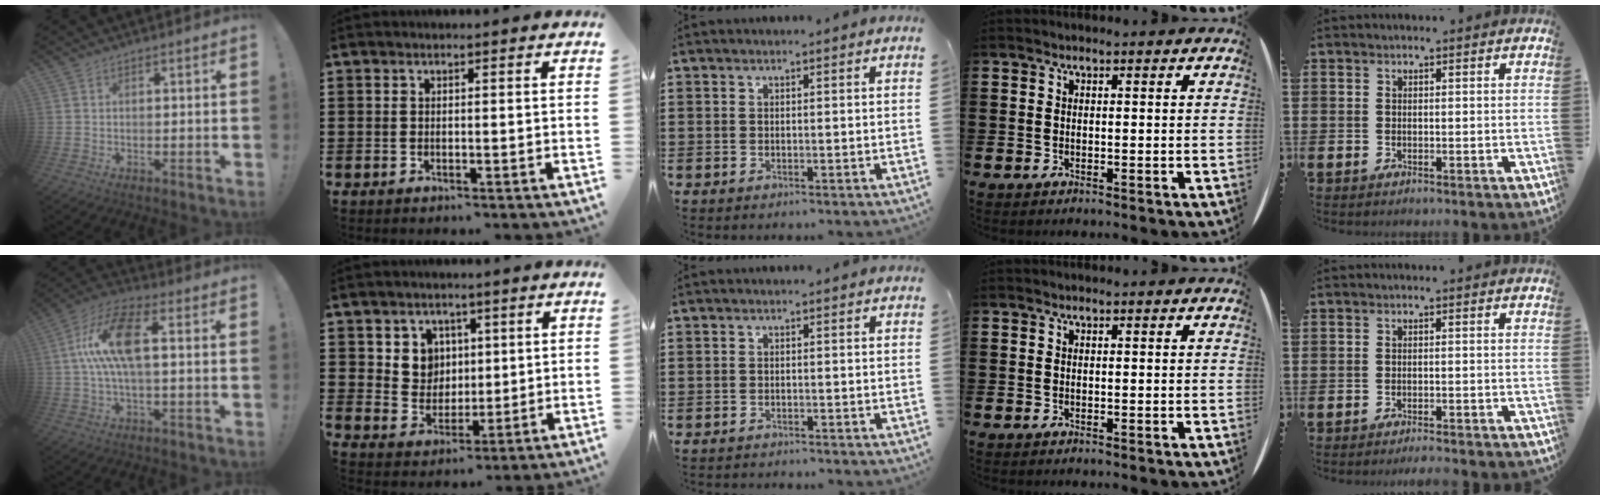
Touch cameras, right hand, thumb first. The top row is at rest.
{"thumb": {"total": 14.8, "force": [1.5, 6.2, 13.4], "torque": [-0.245, 0.006, 0.022]}, "index": {"total": 5.6, "force": [2.2, 5.0, 1.1], "torque": [-0.042, 0.008, 0.039]}, "middle": {"total": 0.9, "force": [-0.9, 0.0, 0.0], "torque": [-0.002, 0.001, -0.019]}, "little": {"total": 1.3, "force": [-1.2, -0.1, 0.2], "torque": [-0.004, 0.001, -0.025]}}